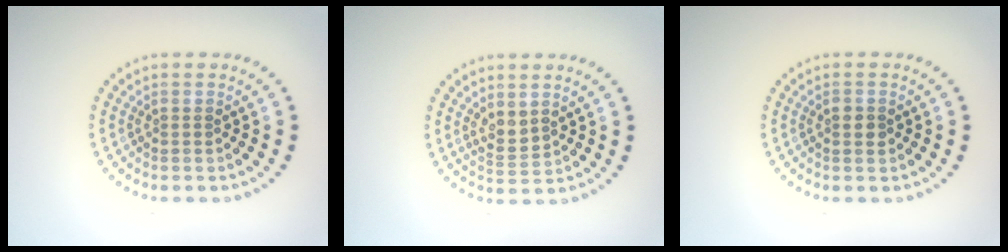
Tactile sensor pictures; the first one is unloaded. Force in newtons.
{"total": 2.1, "press": 1.7, "slide": 1.2}
{"total": 1.0, "press": 0.9, "slide": 0.2}